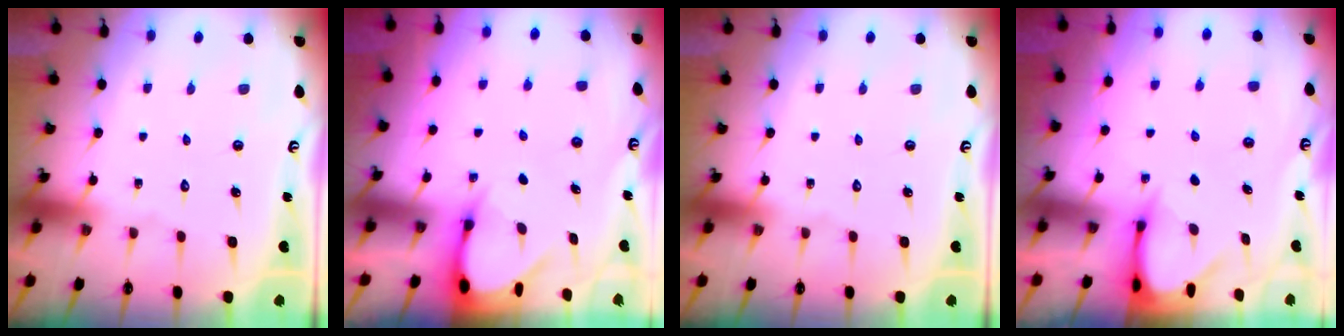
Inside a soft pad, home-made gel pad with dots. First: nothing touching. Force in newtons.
{"total": 3.6, "press": 3.6, "slide": 0.2}
{"total": 0.0}
{"total": 3.8, "press": 3.7, "slide": 0.3}